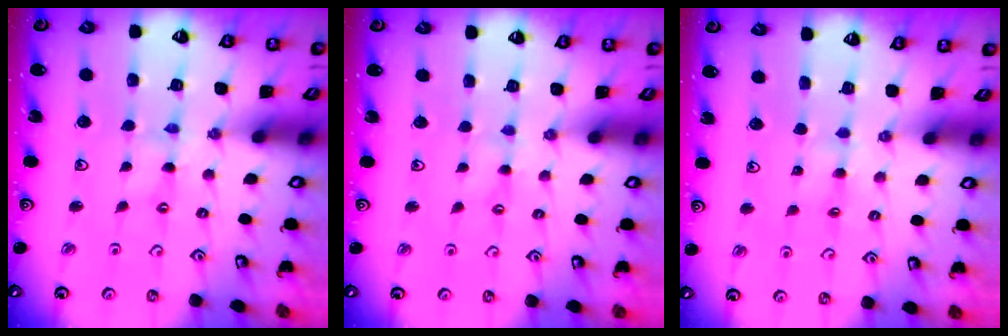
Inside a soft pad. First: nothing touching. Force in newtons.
{"total": 1.6, "press": 1.5, "slide": 0.3}
{"total": 3.6, "press": 3.6, "slide": 0.5}